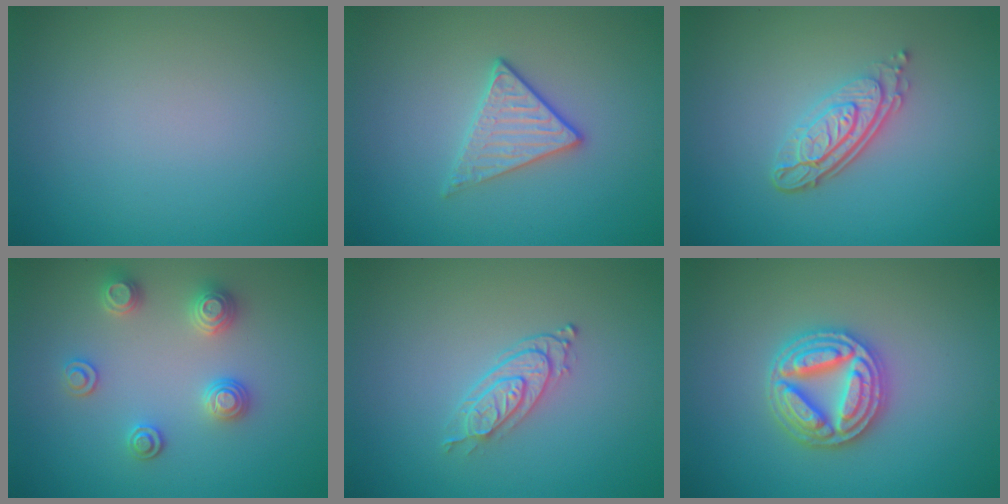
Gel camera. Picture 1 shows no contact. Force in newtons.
{"total": 2.3, "press": 2.0, "slide": 1.0}
{"total": 4.2, "press": 3.0, "slide": 3.0}
{"total": 2.9, "press": 2.8, "slide": 0.6}
{"total": 2.7, "press": 2.1, "slide": 1.7}
{"total": 5.0, "press": 5.0, "slide": 0.8}